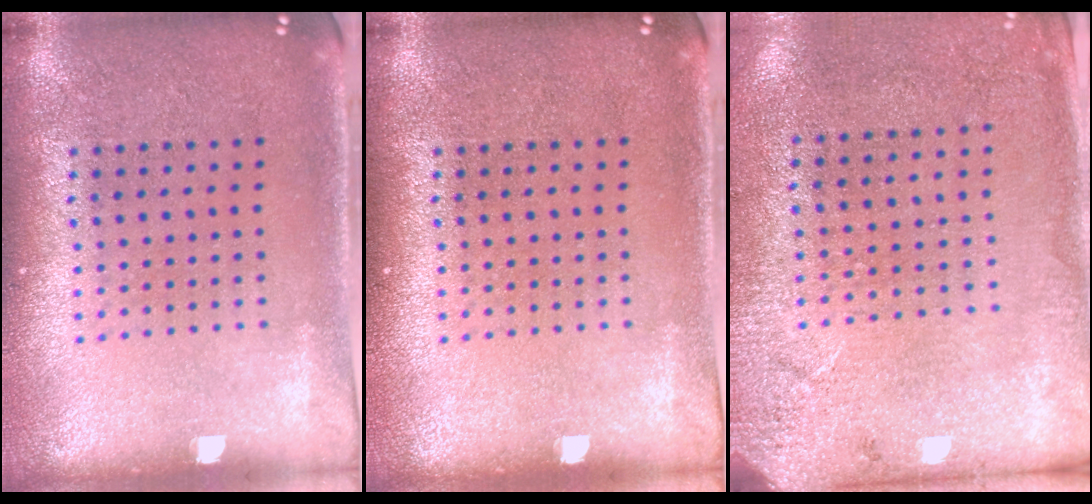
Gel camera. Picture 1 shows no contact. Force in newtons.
{"total": 0.0}
{"total": 2.6, "press": 2.3, "slide": 1.2}